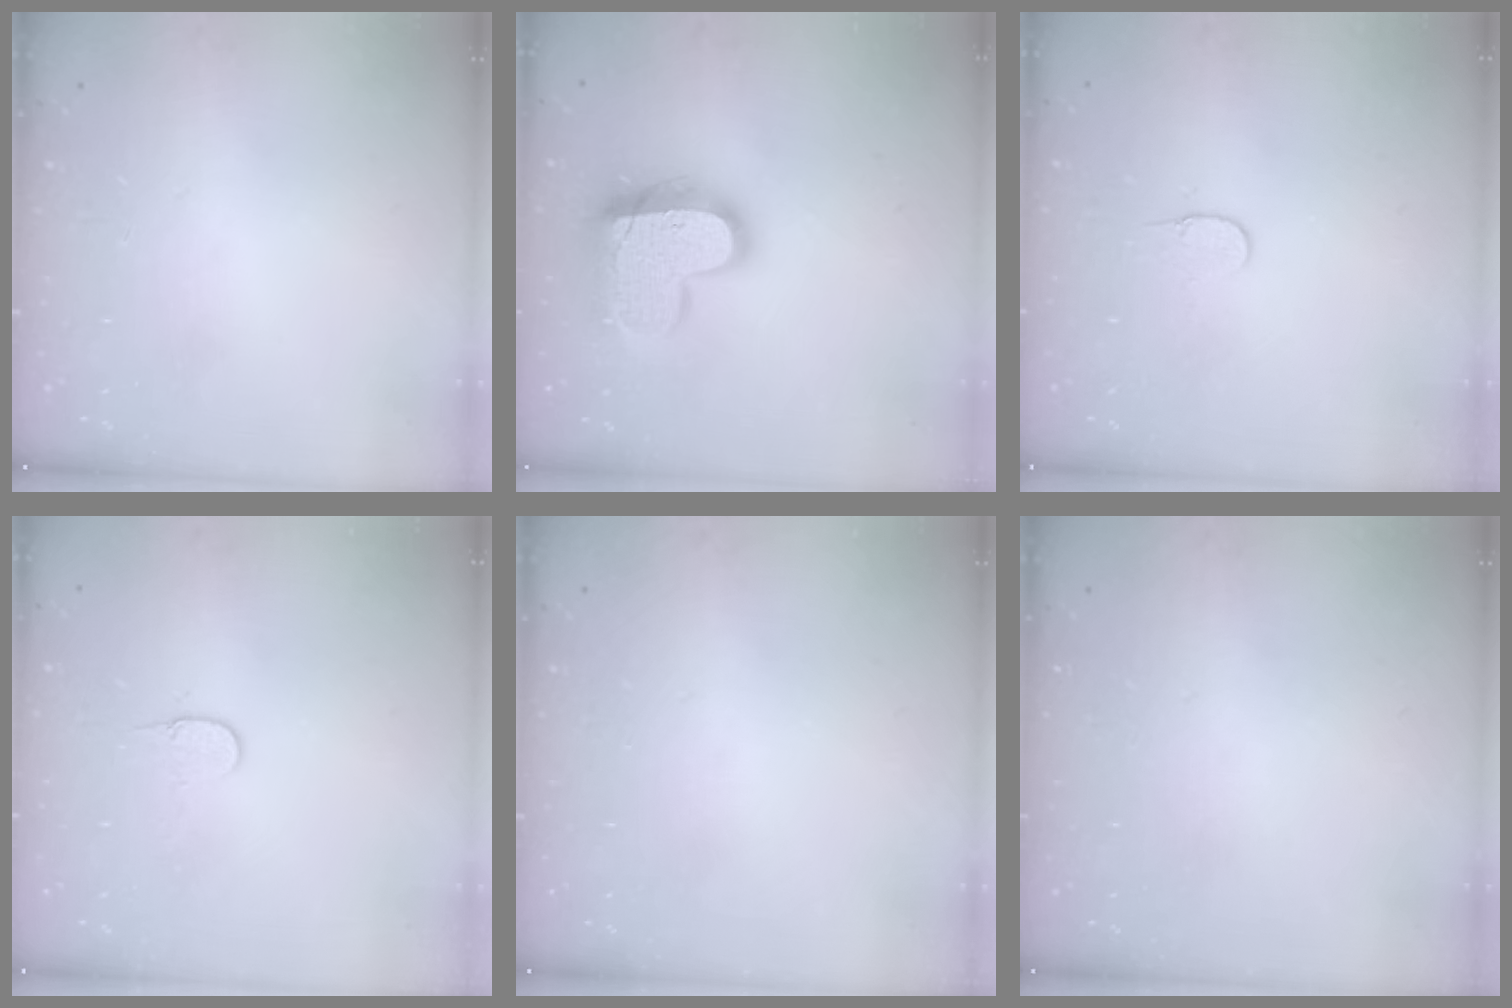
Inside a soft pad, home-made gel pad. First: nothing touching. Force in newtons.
{"total": 18.3, "press": 18.2, "slide": 1.2}
{"total": 4.9, "press": 4.9, "slide": 0.4}
{"total": 3.2, "press": 3.2, "slide": 0.3}
{"total": 0.0}
{"total": 0.0}